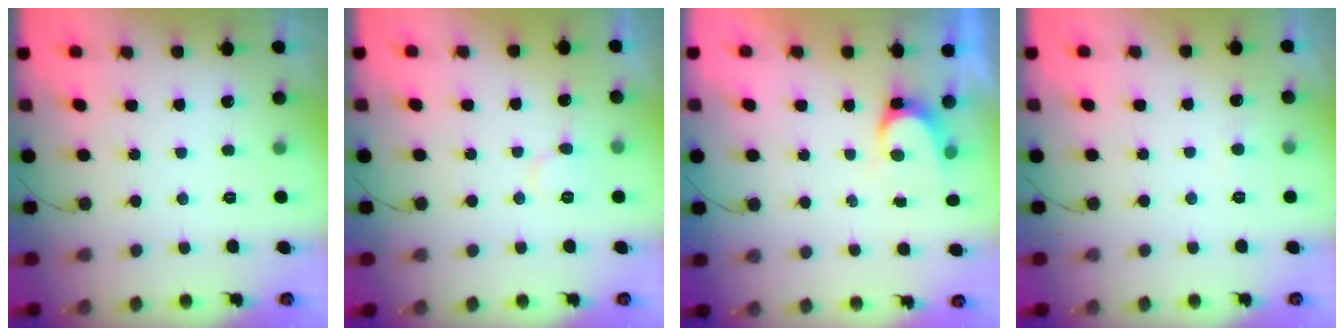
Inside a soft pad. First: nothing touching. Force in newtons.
{"total": 6.0, "press": 6.0, "slide": 0.5}
{"total": 4.5, "press": 4.5, "slide": 0.3}
{"total": 3.6, "press": 3.6, "slide": 0.4}